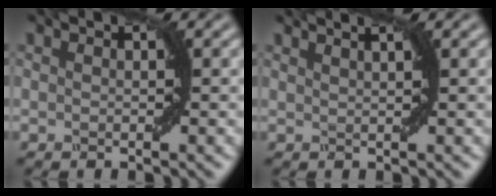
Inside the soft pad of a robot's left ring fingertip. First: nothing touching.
{"total": 2.8, "force": [2.0, 1.0, 1.8], "torque": [-0.005, 0.012, -0.003]}